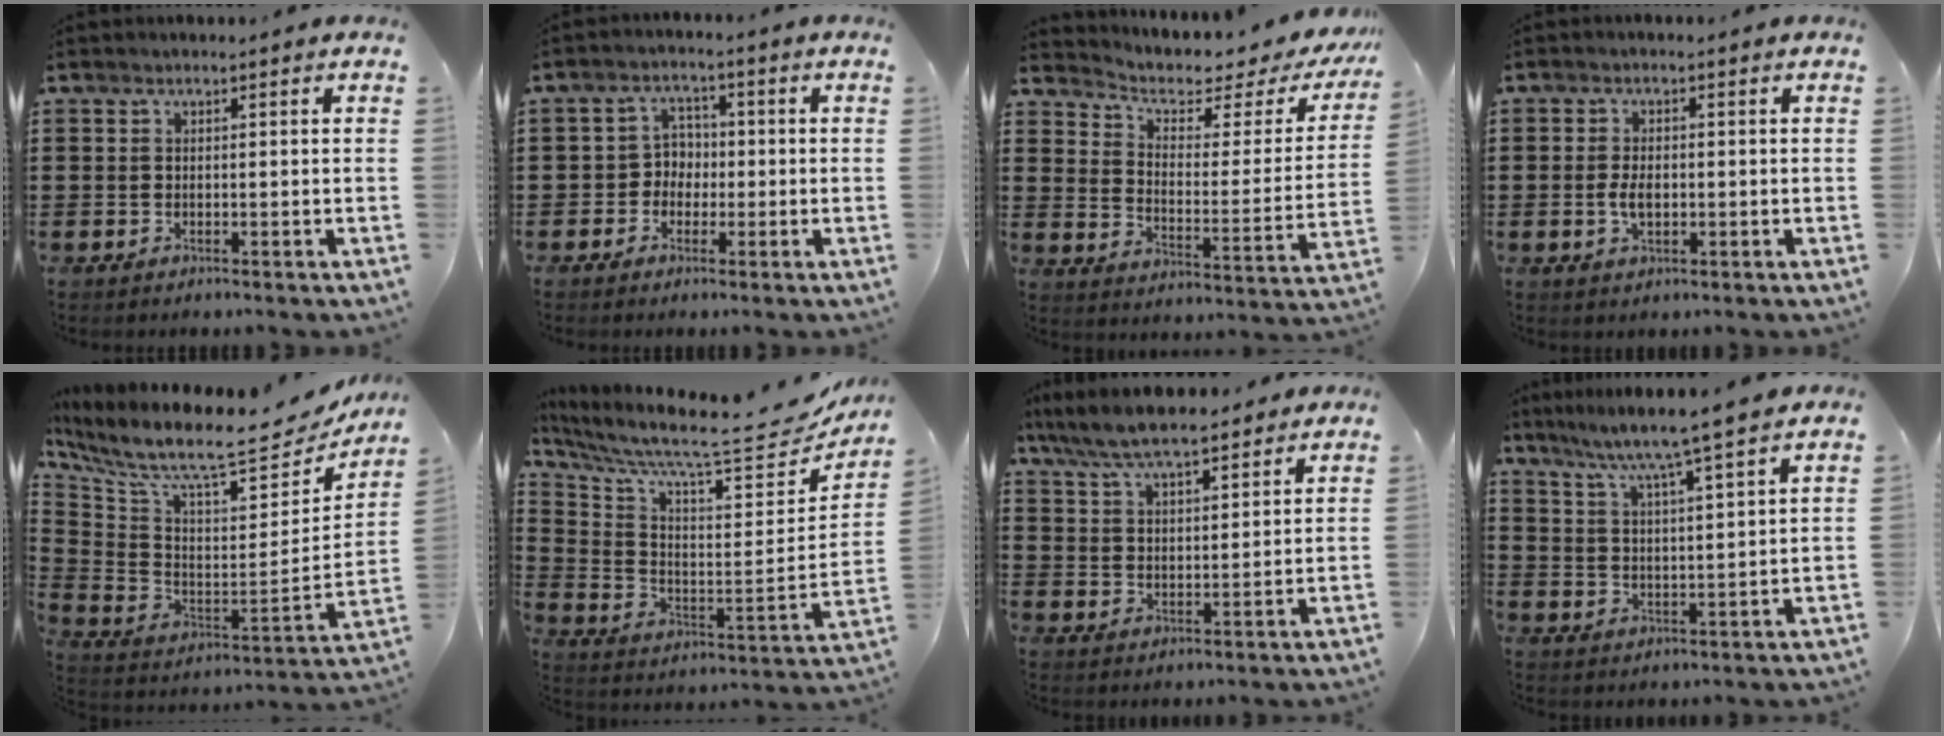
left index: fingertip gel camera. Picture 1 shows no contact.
{"total": 3.7, "force": [-1.2, 3.3, 1.3], "torque": [-0.037, 0.010, -0.029]}
{"total": 3.3, "force": [2.3, 1.3, 2.0], "torque": [-0.055, -0.021, 0.029]}
{"total": 3.1, "force": [-0.3, 1.5, 2.6], "torque": [-0.059, 0.000, -0.008]}
{"total": 7.8, "force": [6.8, 0.3, 3.7], "torque": [-0.100, -0.077, 0.106]}
{"total": 7.5, "force": [6.7, 0.1, 3.5], "torque": [-0.087, -0.078, 0.101]}
{"total": 7.2, "force": [6.5, 1.1, 2.8], "torque": [-0.079, -0.021, 0.118]}
{"total": 6.0, "force": [5.1, -1.5, 2.6], "torque": [-0.074, -0.041, 0.080]}